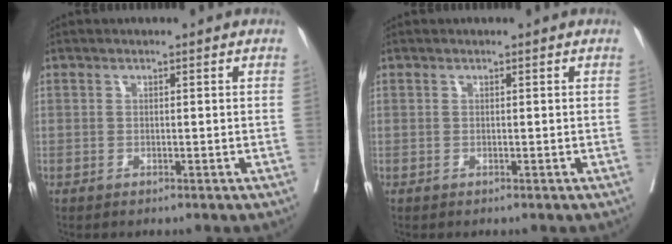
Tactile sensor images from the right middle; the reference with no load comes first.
{"total": 0.0}